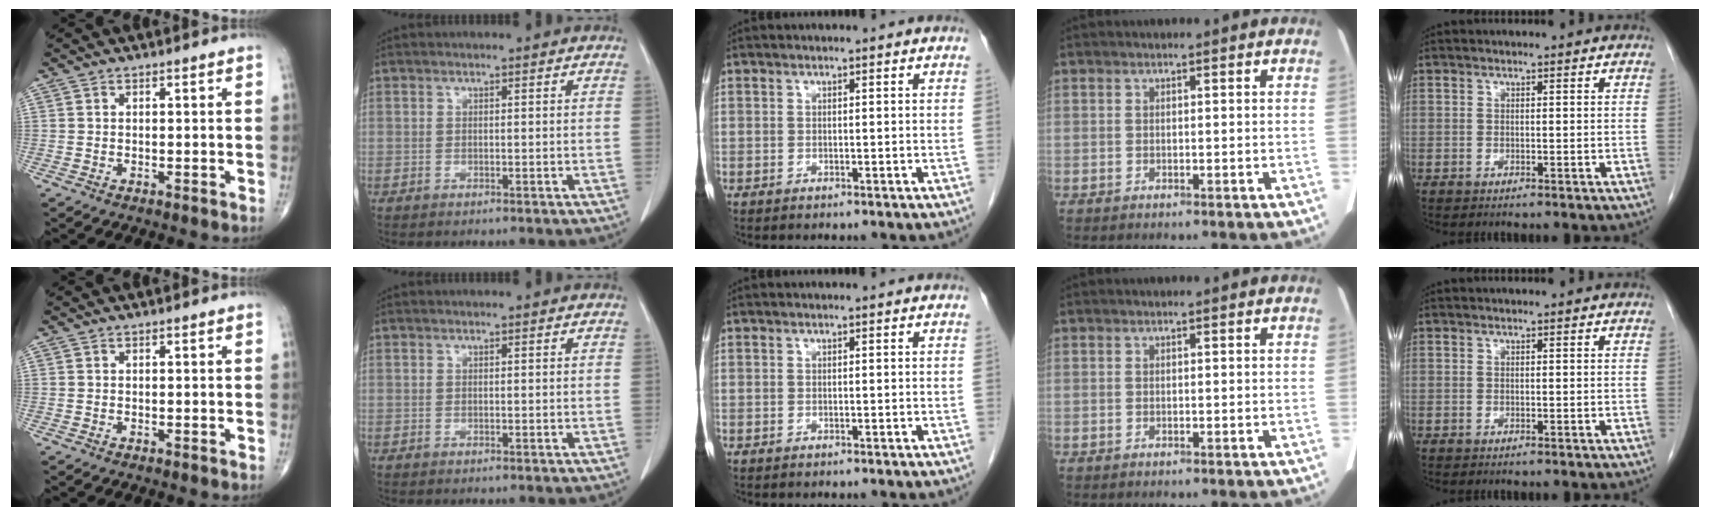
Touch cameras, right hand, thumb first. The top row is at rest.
{}